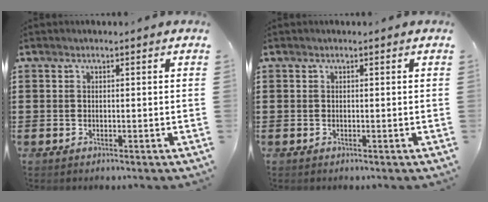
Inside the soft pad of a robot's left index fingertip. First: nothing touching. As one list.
[{"total": 0.0}]